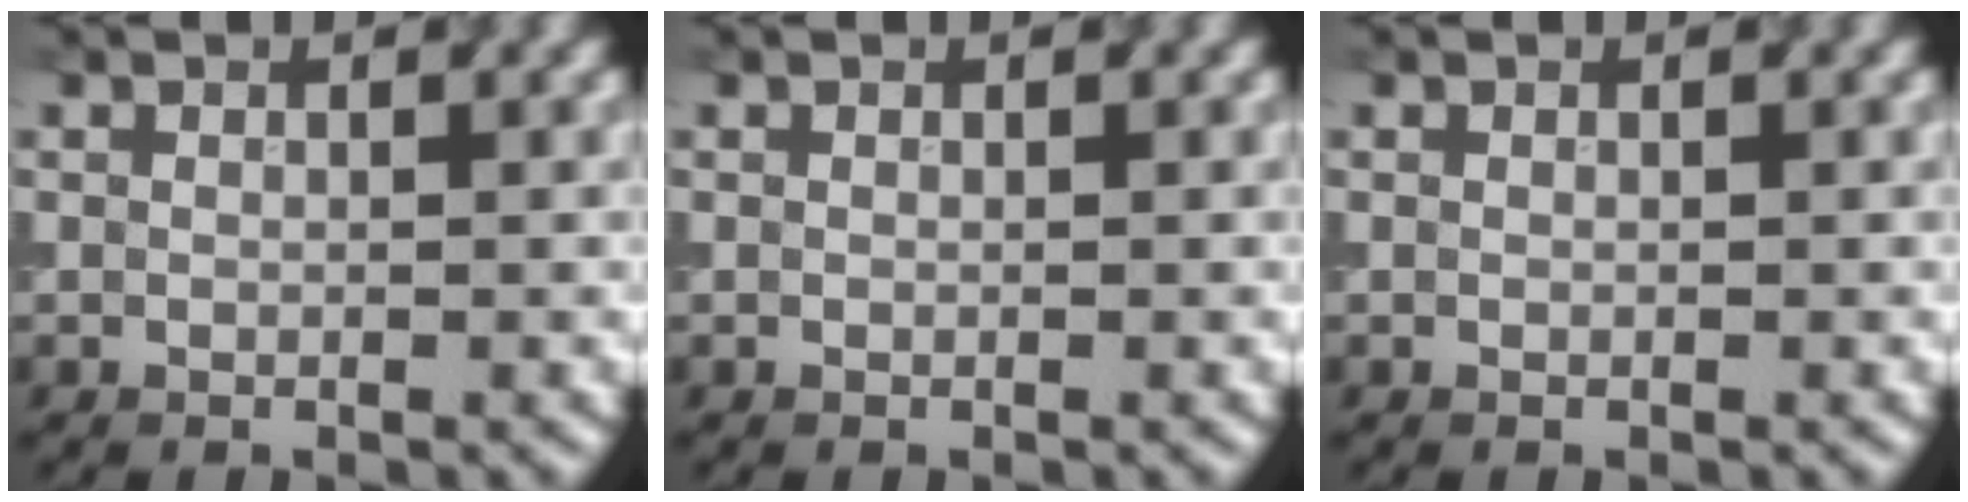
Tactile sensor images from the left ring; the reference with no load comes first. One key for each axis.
{"total": 0.0}
{"total": 0.0}